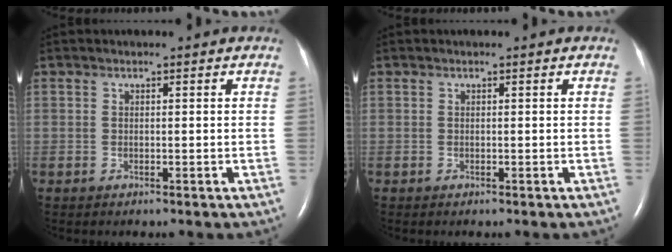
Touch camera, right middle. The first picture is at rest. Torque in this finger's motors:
{"motor_torque": [0.03, -0.01, 0.00, 0.00]}